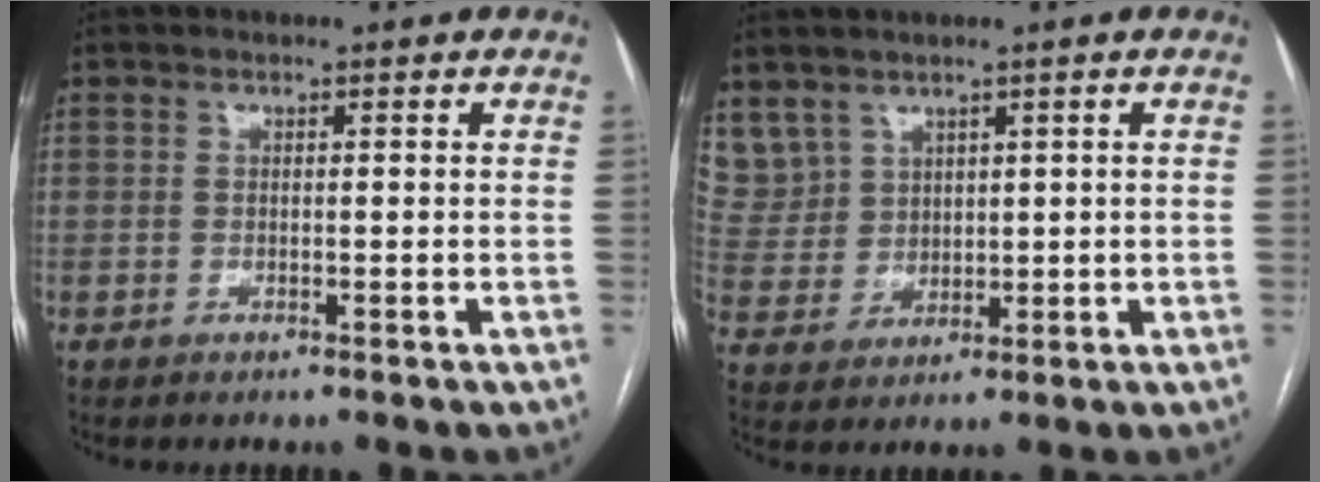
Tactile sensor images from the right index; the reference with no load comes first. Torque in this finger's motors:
{"motor_torque": [-0.08, 0.31, 0.04, 0.03]}